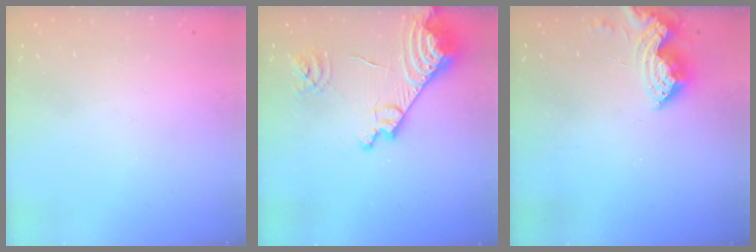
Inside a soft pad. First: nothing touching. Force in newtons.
{"total": 17.1, "press": 17.0, "slide": 2.0}
{"total": 11.6, "press": 11.6, "slide": 1.0}